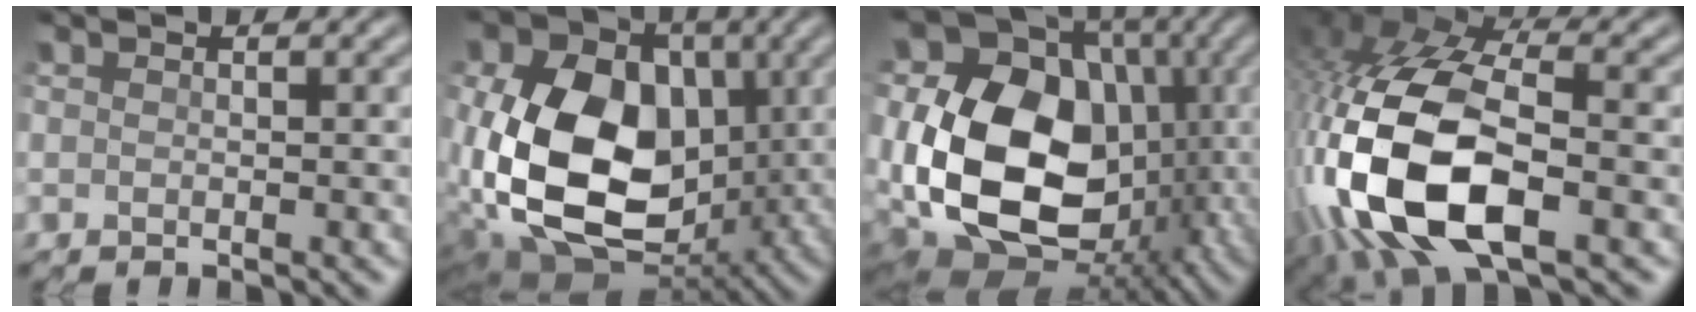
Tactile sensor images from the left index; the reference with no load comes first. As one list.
[{"total": 20.2, "force": [-0.1, 15.5, 12.9], "torque": [-0.273, -0.017, -0.012]}, {"total": 20.2, "force": [0.7, 15.5, 12.9], "torque": [-0.272, -0.012, 0.020]}, {"total": 15.1, "force": [-4.7, 7.5, 12.2], "torque": [-0.274, -0.013, -0.080]}]